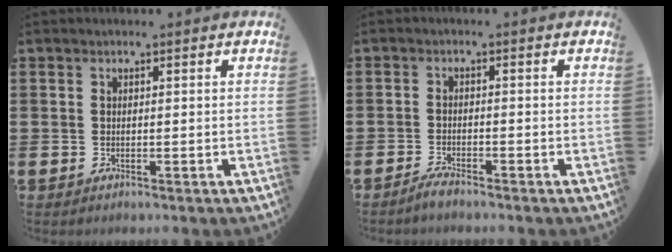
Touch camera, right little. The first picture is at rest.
{"total": 1.6, "force": [-1.4, 0.0, 0.8], "torque": [-0.014, 0.002, -0.027]}